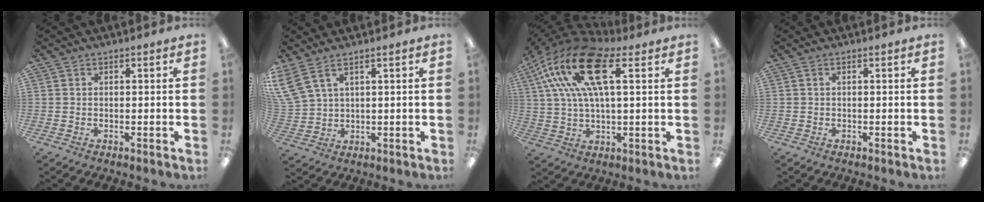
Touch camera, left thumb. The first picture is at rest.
{"total": 6.4, "force": [4.1, 2.8, 4.0], "torque": [-0.089, -0.013, 0.078]}
{"total": 20.4, "force": [8.6, 8.6, 16.4], "torque": [-0.342, -0.009, 0.143]}
{"total": 0.0}